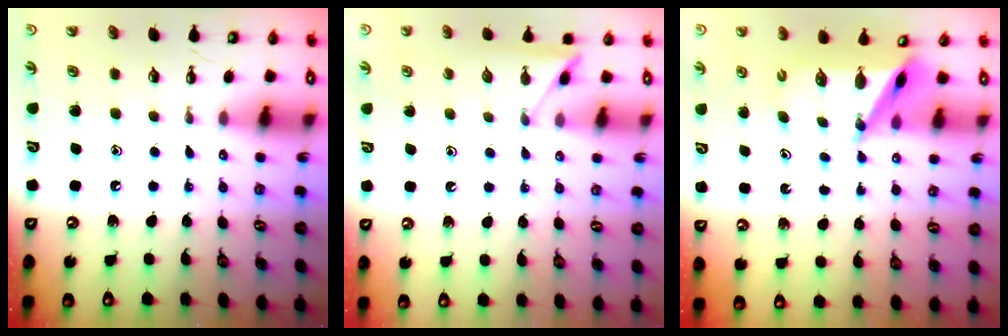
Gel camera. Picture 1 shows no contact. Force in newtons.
{"total": 5.9, "press": 5.8, "slide": 0.7}
{"total": 6.7, "press": 6.7, "slide": 0.5}